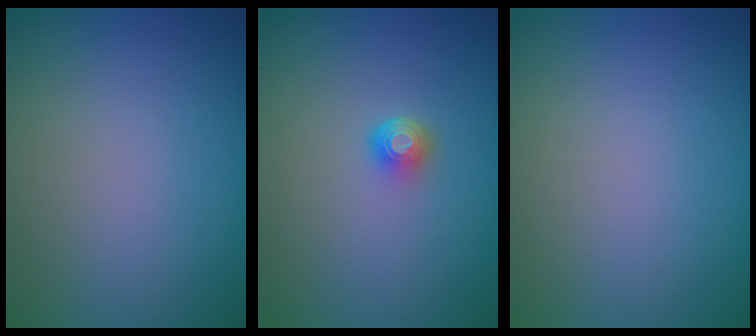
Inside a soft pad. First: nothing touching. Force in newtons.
{"total": 1.6, "press": 1.1, "slide": 1.1}
{"total": 0.0}